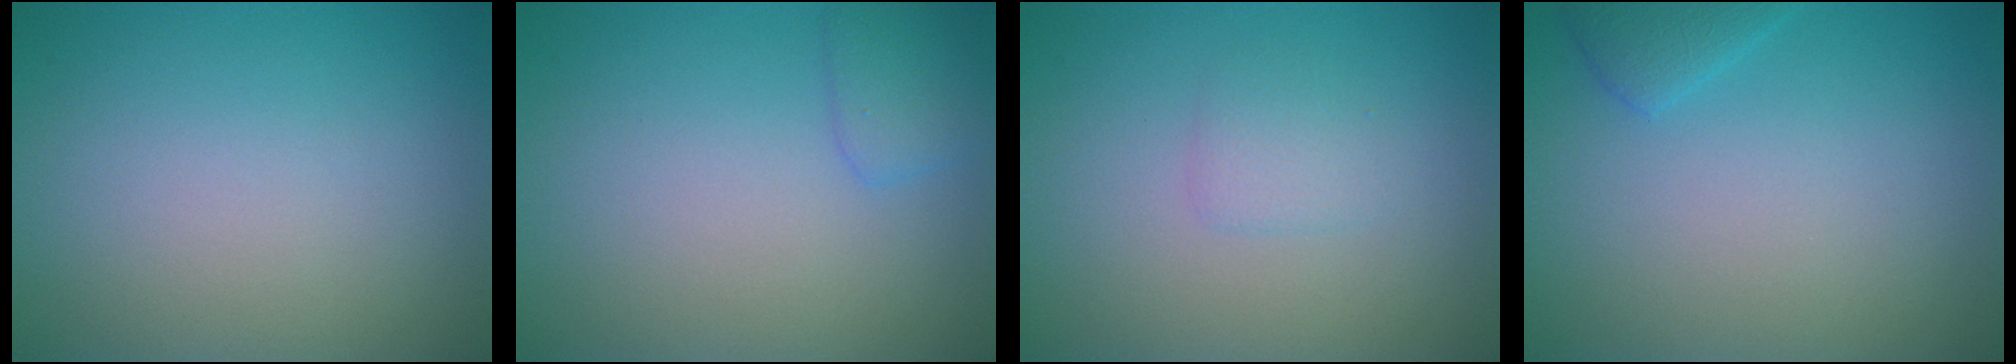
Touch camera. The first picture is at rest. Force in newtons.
{"total": 1.6, "press": 1.6, "slide": 0.1}
{"total": 1.3, "press": 1.2, "slide": 0.0}
{"total": 1.5, "press": 1.5, "slide": 0.2}